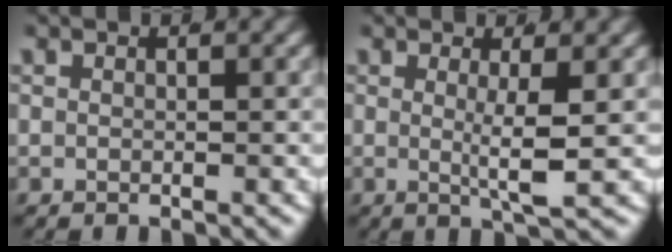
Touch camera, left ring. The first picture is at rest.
{"total": 3.3, "force": [0.3, -0.1, 3.3], "torque": [-0.055, -0.015, 0.009]}